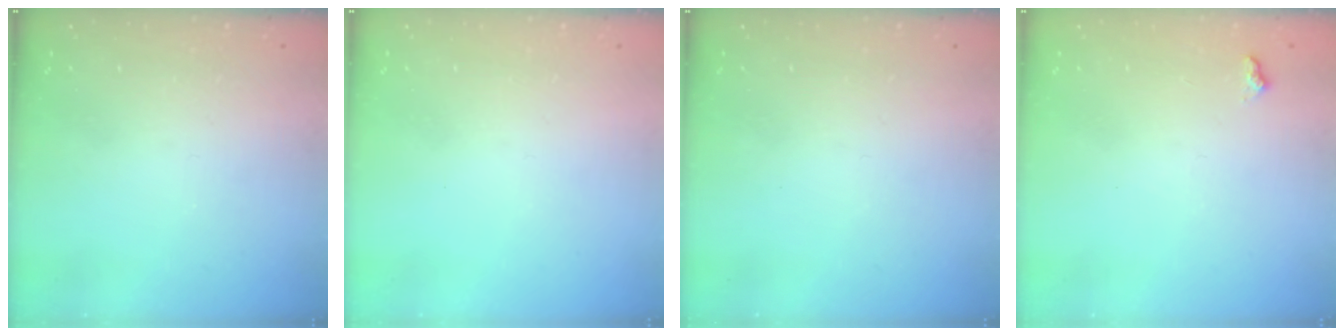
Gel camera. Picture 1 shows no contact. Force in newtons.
{"total": 0.0}
{"total": 0.0}
{"total": 6.5, "press": 6.5, "slide": 0.7}